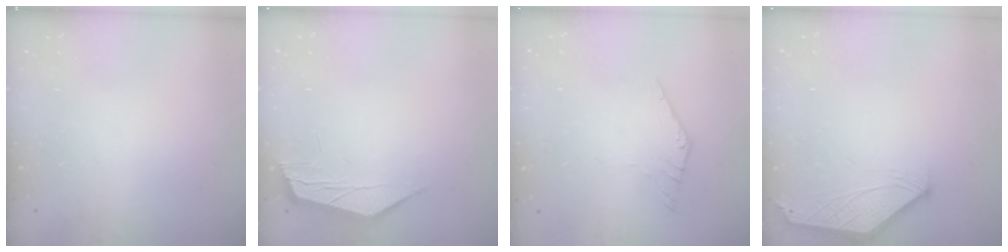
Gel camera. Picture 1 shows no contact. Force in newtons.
{"total": 4.5, "press": 4.5, "slide": 0.0}
{"total": 2.1, "press": 2.1, "slide": 0.2}
{"total": 1.0, "press": 0.9, "slide": 0.3}